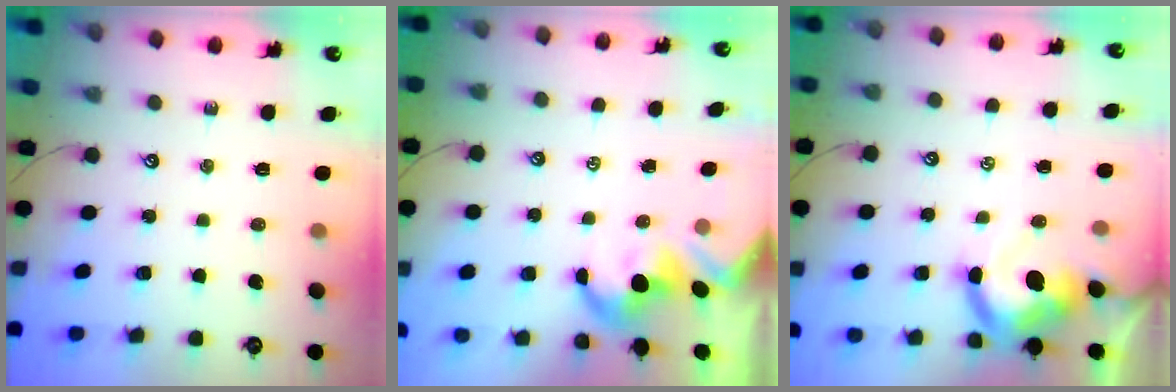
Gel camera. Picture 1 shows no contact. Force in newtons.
{"total": 1.7, "press": 1.4, "slide": 1.0}
{"total": 7.1, "press": 7.0, "slide": 1.3}